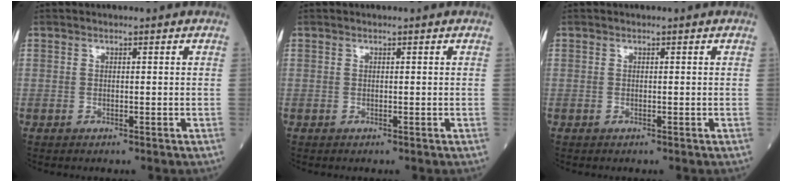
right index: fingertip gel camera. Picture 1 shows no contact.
{"total": 0.0}
{"total": 0.0}